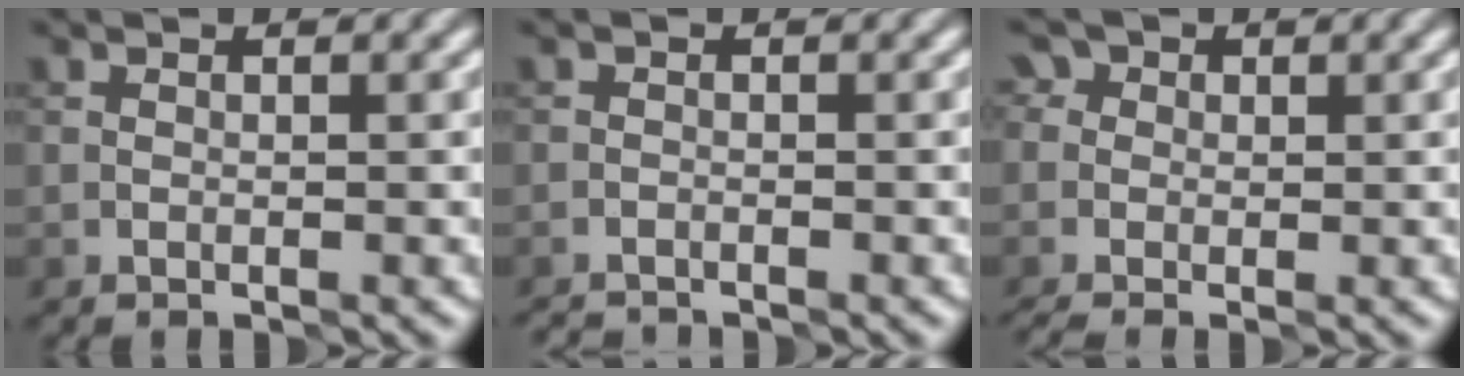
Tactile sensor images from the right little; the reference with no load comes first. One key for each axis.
{"total": 1.6, "fx": -1.6, "fy": -0.1, "fz": 0.0, "tx": 0.001, "ty": -0.008, "tz": -0.033}
{"total": 2.5, "fx": -0.5, "fy": 2.0, "fz": 1.4, "tx": -0.019, "ty": 0.014, "tz": -0.023}